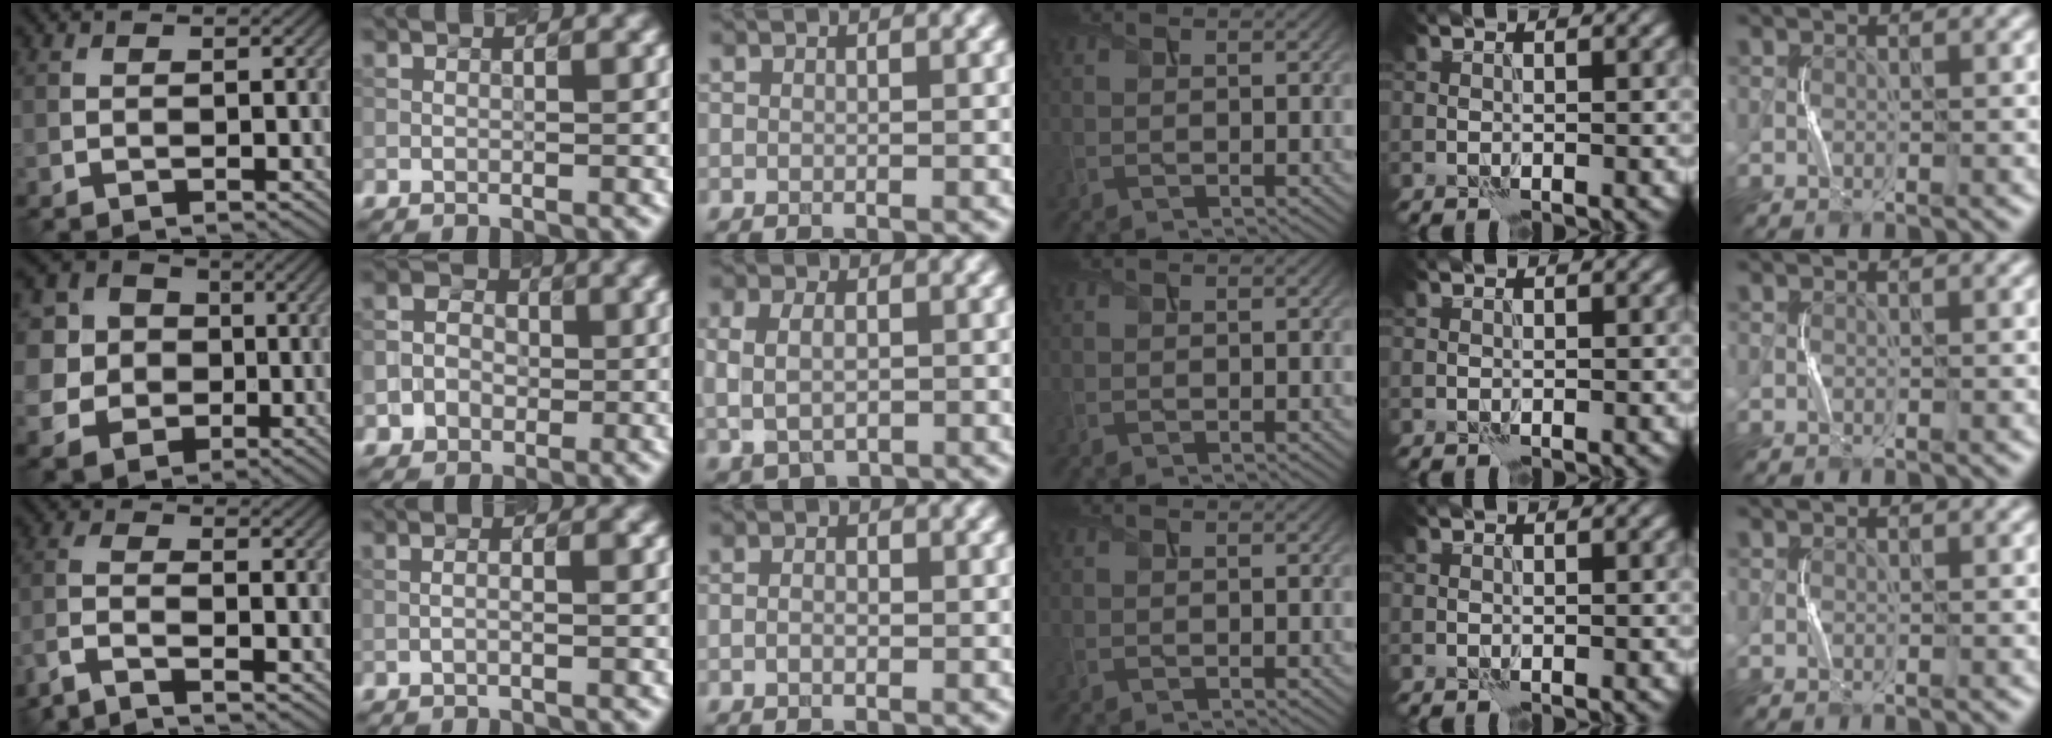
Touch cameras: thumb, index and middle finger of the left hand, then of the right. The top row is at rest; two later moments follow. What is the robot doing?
{"motion": "squeeze", "object": "sponge"}